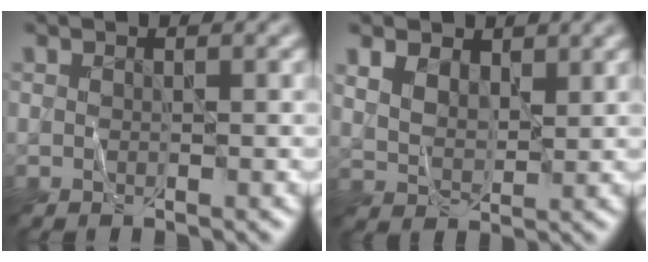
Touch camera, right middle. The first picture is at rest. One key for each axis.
{"total": 3.3, "fx": 2.0, "fy": 2.0, "fz": 1.8, "tx": -0.045, "ty": -0.001, "tz": 0.032}